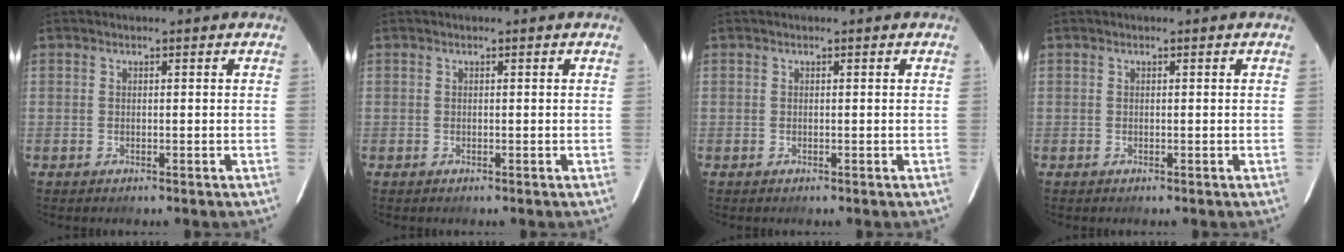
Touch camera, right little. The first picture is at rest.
{"total": 0.0}
{"total": 0.0}
{"total": 0.0}